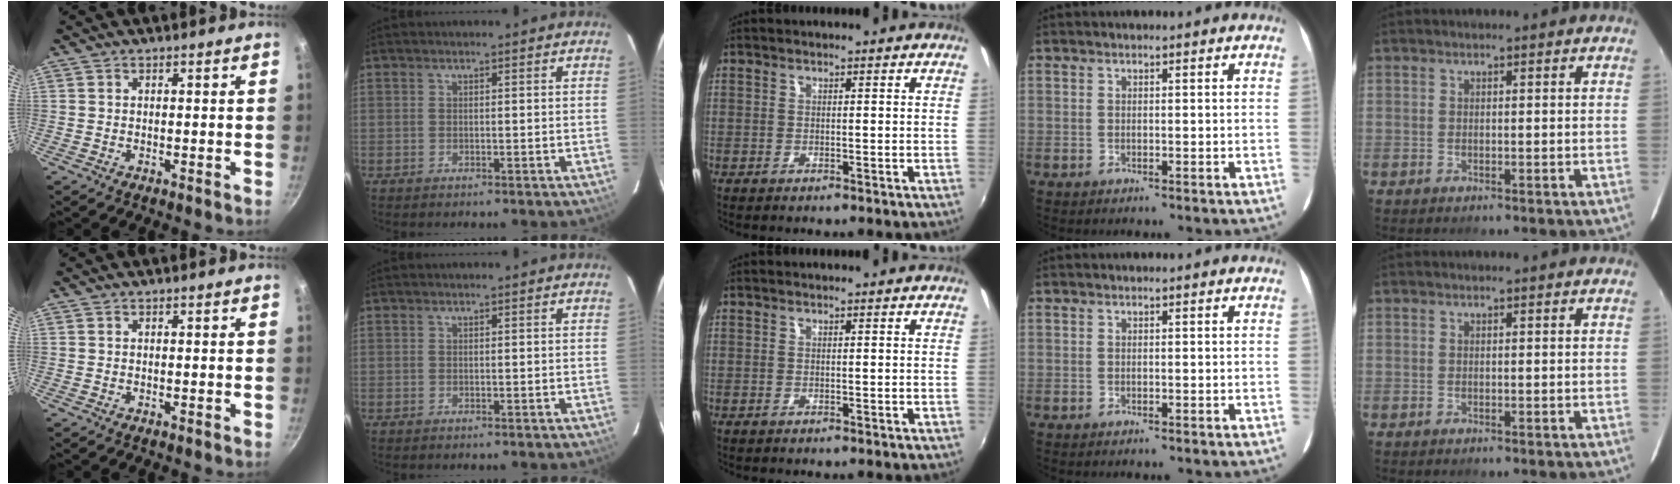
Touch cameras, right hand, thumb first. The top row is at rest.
{}